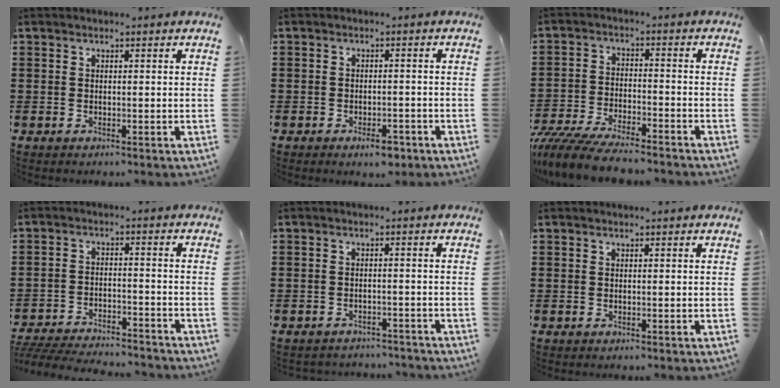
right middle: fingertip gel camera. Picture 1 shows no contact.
{"total": 2.6, "force": [-2.1, 1.2, 0.9], "torque": [-0.017, 0.005, -0.042]}
{"total": 7.1, "force": [-6.8, 0.5, 2.0], "torque": [-0.045, 0.002, -0.131]}
{"total": 5.7, "force": [-5.6, 0.3, 1.1], "torque": [-0.027, 0.001, -0.112]}
{"total": 2.2, "force": [-2.1, 0.3, -0.1], "torque": [-0.006, -0.002, -0.046]}
{"total": 0.0}